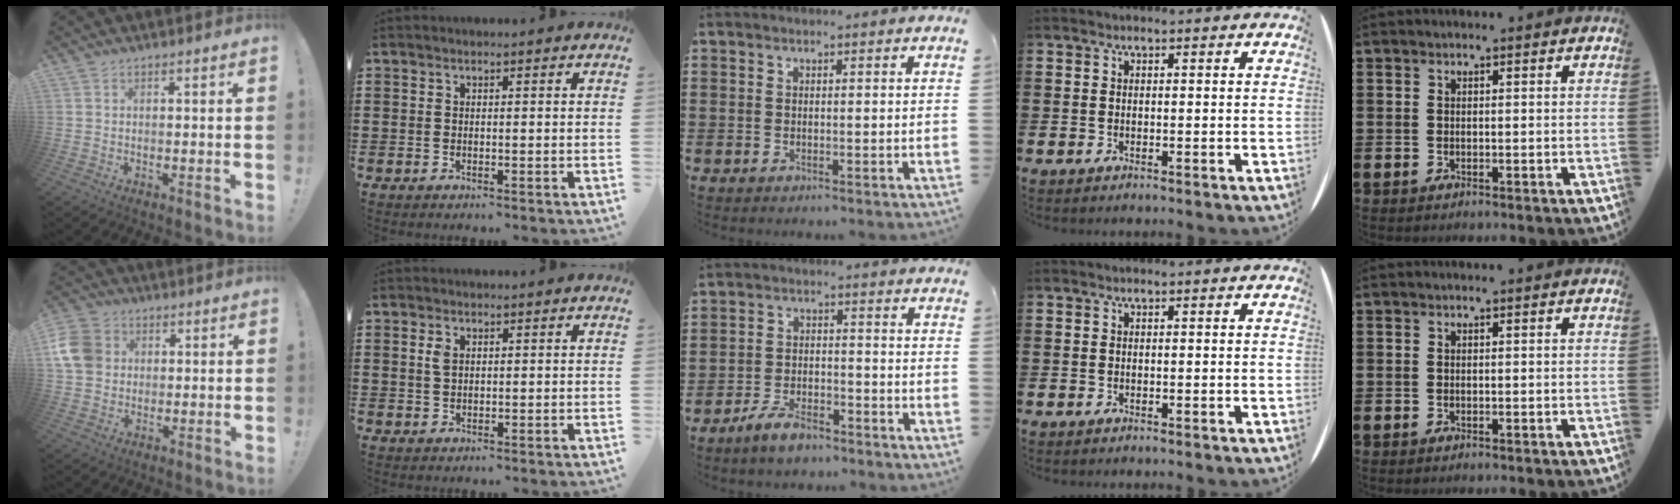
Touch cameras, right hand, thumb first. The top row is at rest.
{"thumb": {"total": 10.3, "force": [1.9, 8.8, 5.0], "torque": [-0.099, 0.004, 0.040]}, "index": {"total": 1.9, "force": [0.6, 1.1, 1.4], "torque": [-0.032, 0.006, 0.010]}, "middle": {"total": 5.1, "force": [-4.2, 1.5, 2.4], "torque": [-0.060, 0.003, -0.085]}}